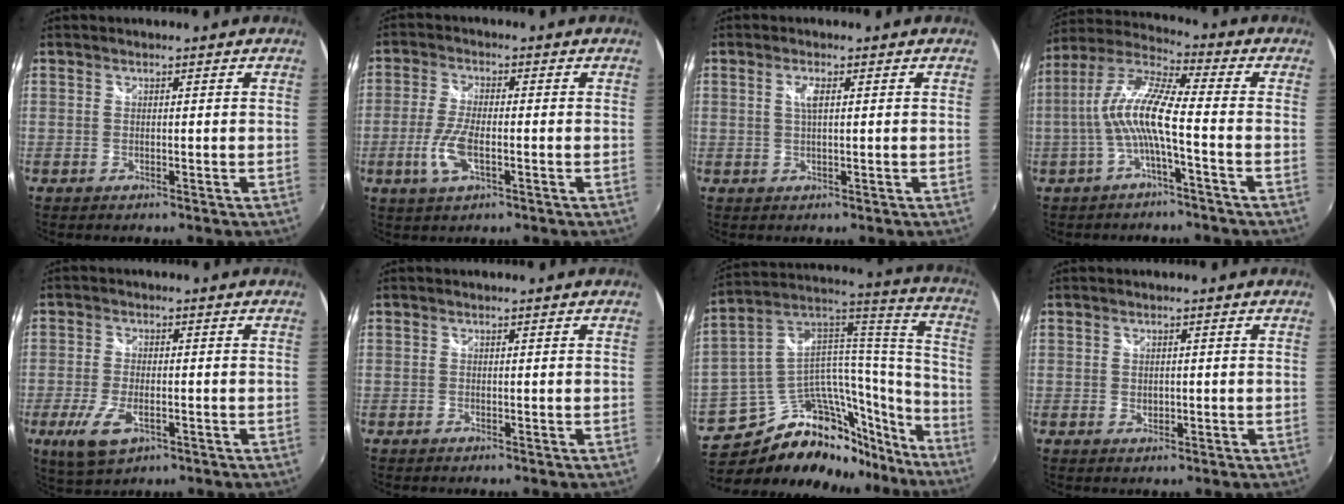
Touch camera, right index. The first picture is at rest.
{"total": 6.7, "force": [-2.1, 2.5, 5.9], "torque": [-0.133, -0.006, -0.043]}
{"total": 2.0, "force": [0.5, 0.4, 1.9], "torque": [-0.037, 0.001, 0.009]}
{"total": 10.4, "force": [-2.2, 1.2, 10.1], "torque": [-0.211, 0.011, -0.042]}
{"total": 7.7, "force": [-3.3, 3.5, 6.0], "torque": [-0.138, -0.018, -0.058]}
{"total": 0.0}
{"total": 27.5, "force": [-20.9, 13.3, 11.9], "torque": [-0.186, 0.076, -0.307]}
{"total": 1.2, "force": [0.1, 1.0, 0.6], "torque": [-0.008, -0.001, 0.002]}